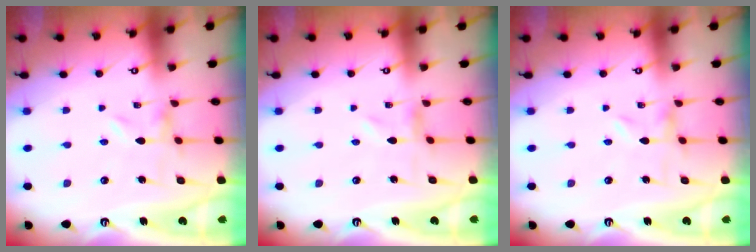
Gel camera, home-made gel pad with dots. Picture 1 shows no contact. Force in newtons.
{"total": 0.0}
{"total": 0.0}